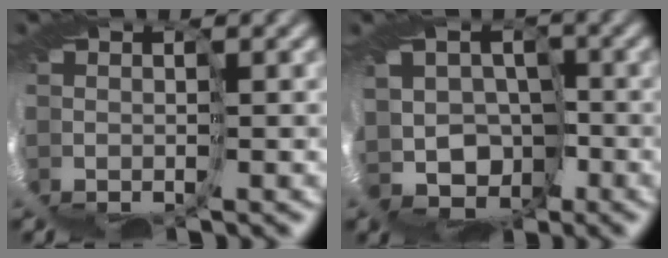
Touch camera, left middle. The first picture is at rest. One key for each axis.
{"total": 5.0, "fx": -1.5, "fy": 4.7, "fz": 1.0, "tx": -0.007, "ty": 0.005, "tz": -0.058}